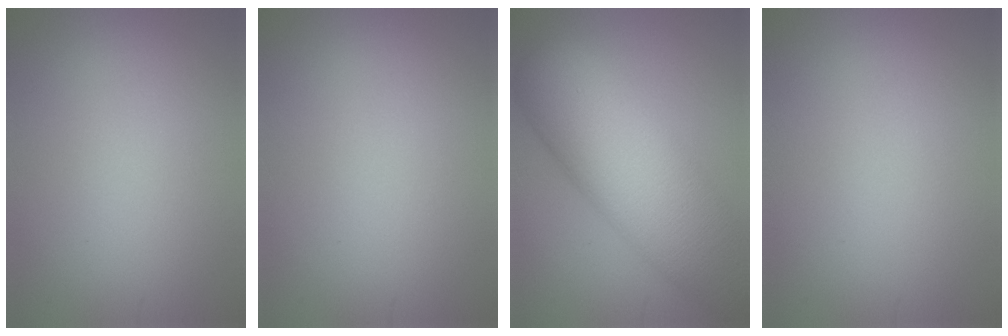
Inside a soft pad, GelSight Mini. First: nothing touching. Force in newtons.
{"total": 0.0}
{"total": 12.2, "press": 12.2, "slide": 0.4}
{"total": 0.0}